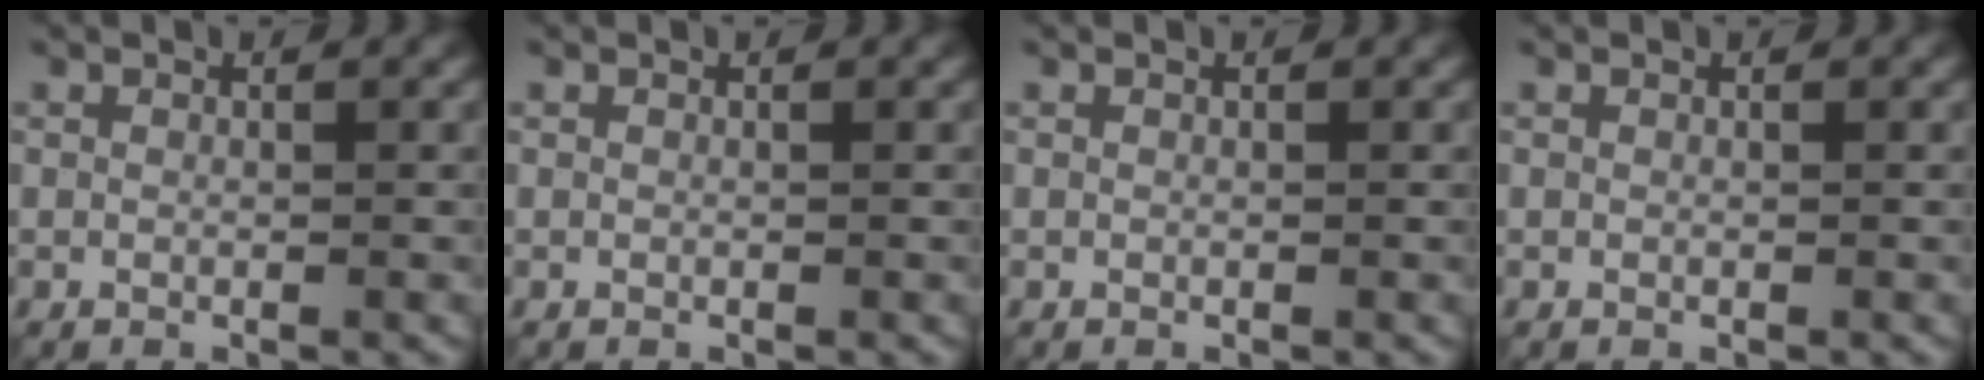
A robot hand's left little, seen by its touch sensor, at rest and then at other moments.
{"total": 0.0}
{"total": 0.0}
{"total": 0.0}